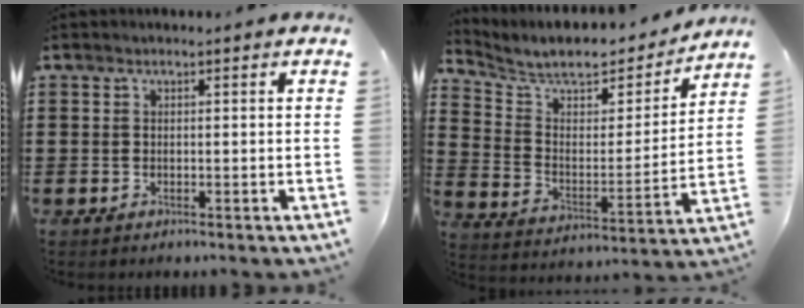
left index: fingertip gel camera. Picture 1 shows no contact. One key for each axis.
{"total": 7.9, "fx": 7.2, "fy": 2.1, "fz": 2.5, "tx": -0.077, "ty": -0.050, "tz": 0.122}